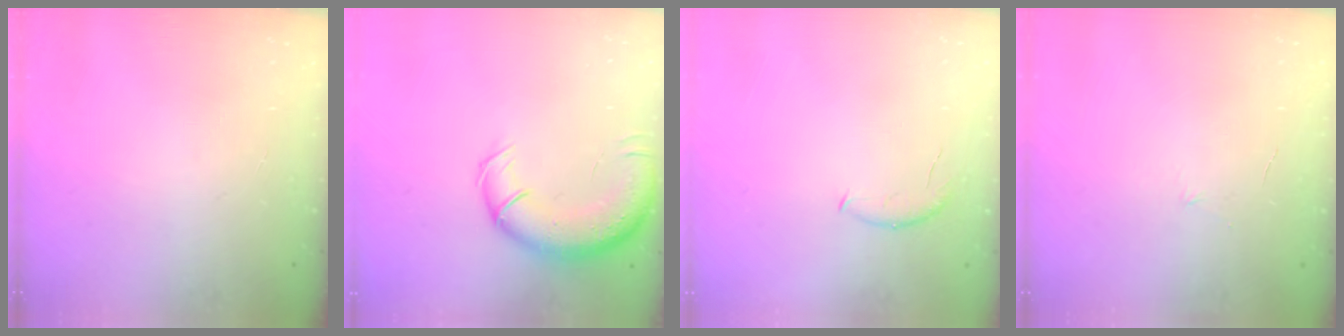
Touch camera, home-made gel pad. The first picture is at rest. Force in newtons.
{"total": 13.8, "press": 13.3, "slide": 3.7}
{"total": 6.5, "press": 6.4, "slide": 0.8}
{"total": 3.6, "press": 3.5, "slide": 0.9}